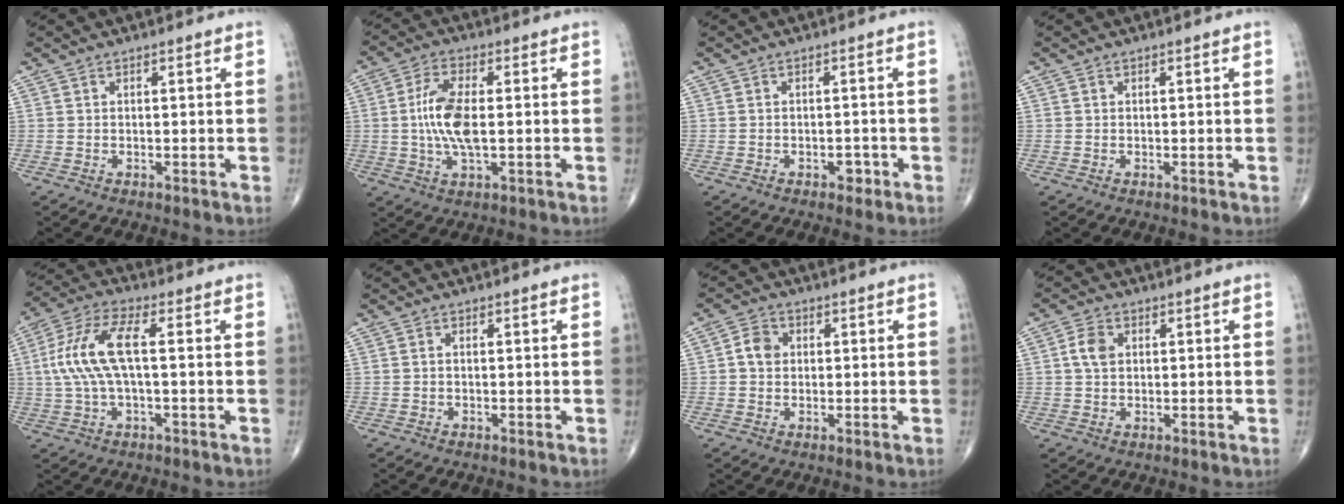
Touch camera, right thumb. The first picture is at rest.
{"total": 9.5, "force": [-0.1, 3.8, 8.8], "torque": [-0.184, 0.001, -0.004]}
{"total": 2.0, "force": [-1.0, 1.2, 1.2], "torque": [-0.010, 0.005, -0.015]}
{"total": 0.0}
{"total": 11.7, "force": [0.8, 4.3, 10.8], "torque": [-0.249, 0.030, 0.012]}
{"total": 0.5, "force": [-0.1, 0.3, 0.5], "torque": [-0.011, -0.001, -0.003]}
{"total": 4.0, "force": [0.4, 3.3, 2.2], "torque": [-0.029, 0.008, 0.001]}
{"total": 4.1, "force": [0.8, 2.9, 2.7], "torque": [-0.053, 0.002, 0.011]}